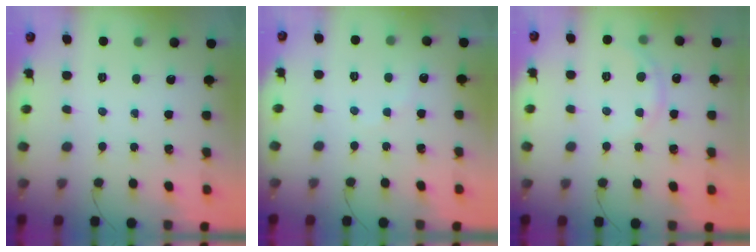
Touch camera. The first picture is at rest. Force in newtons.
{"total": 5.0, "press": 5.0, "slide": 0.9}
{"total": 3.2, "press": 3.1, "slide": 1.0}